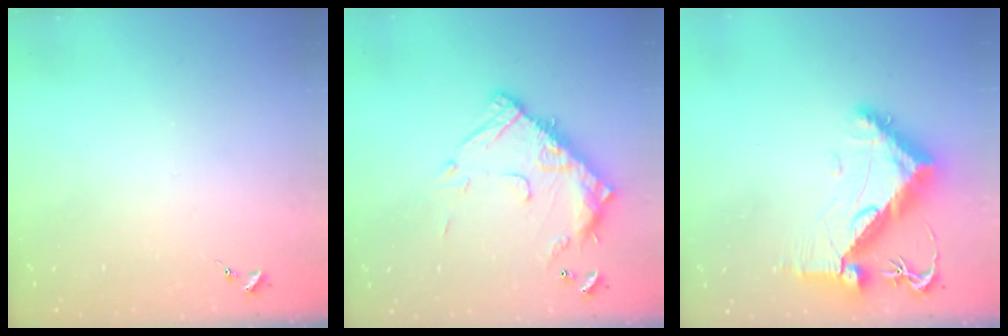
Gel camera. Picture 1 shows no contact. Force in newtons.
{"total": 15.4, "press": 15.4, "slide": 1.4}
{"total": 12.1, "press": 12.0, "slide": 1.7}